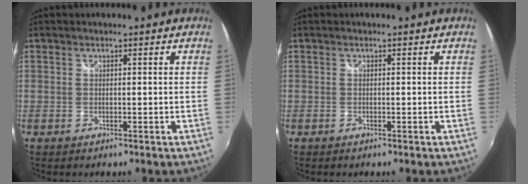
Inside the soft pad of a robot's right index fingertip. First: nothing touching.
{"total": 0.0}